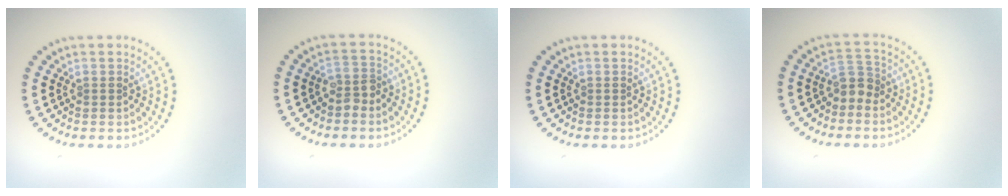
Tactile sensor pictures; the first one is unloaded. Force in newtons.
{"total": 1.8, "press": 1.6, "slide": 0.8}
{"total": 0.0}
{"total": 2.1, "press": 1.7, "slide": 1.2}